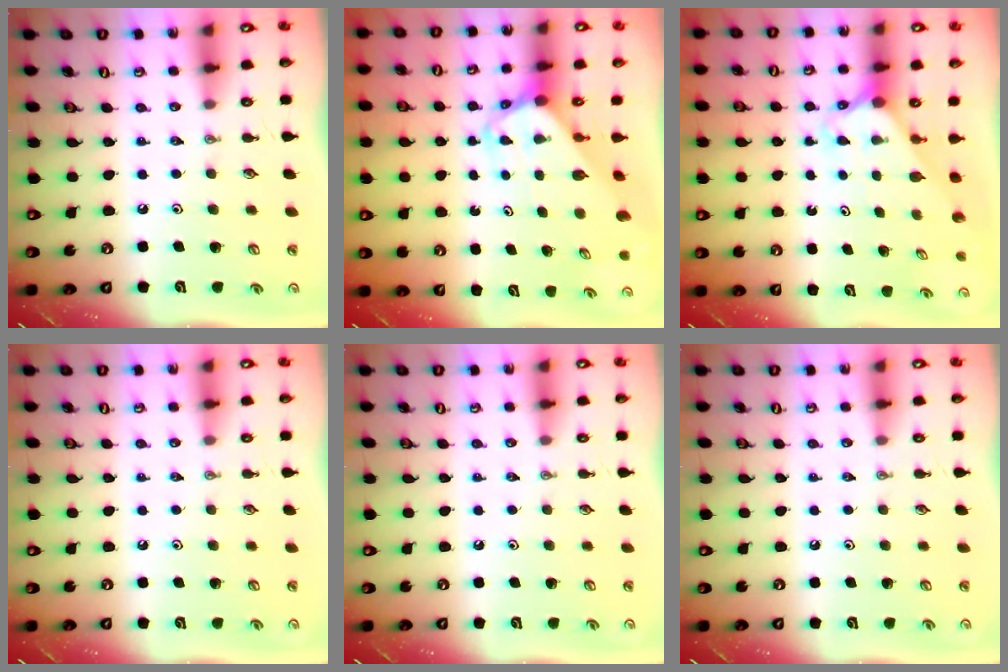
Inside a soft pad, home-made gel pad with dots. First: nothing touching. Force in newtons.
{"total": 2.8, "press": 2.8, "slide": 0.2}
{"total": 2.4, "press": 2.4, "slide": 0.3}
{"total": 0.0}
{"total": 0.0}
{"total": 0.0}